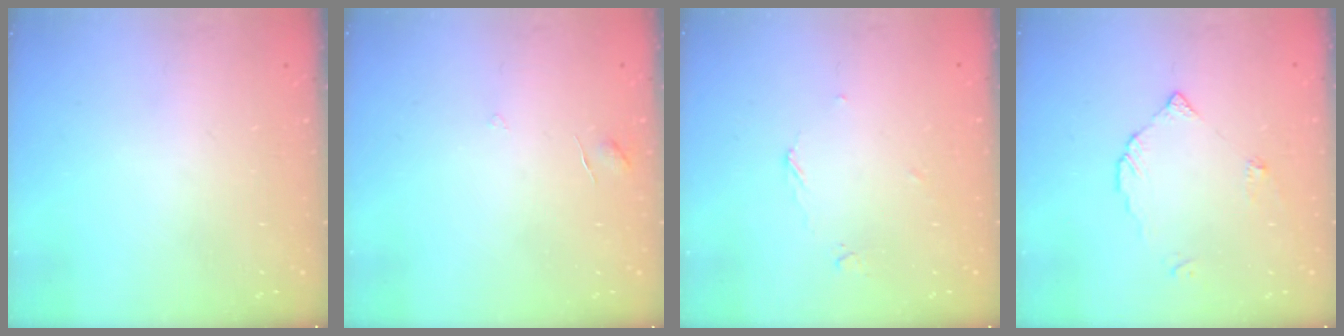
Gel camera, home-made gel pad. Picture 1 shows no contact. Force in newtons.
{"total": 2.9, "press": 2.9, "slide": 0.2}
{"total": 3.7, "press": 3.7, "slide": 0.5}
{"total": 3.5, "press": 3.5, "slide": 0.3}